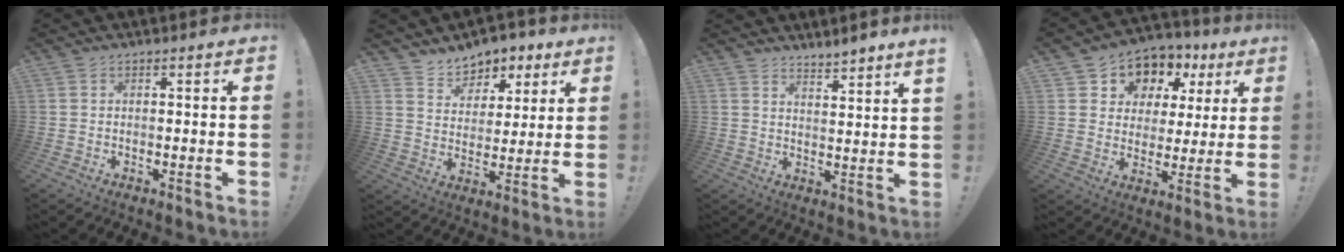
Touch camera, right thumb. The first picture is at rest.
{"total": 8.1, "force": [6.1, 5.2, 1.0], "torque": [-0.011, -0.052, 0.119]}
{"total": 4.4, "force": [4.0, -0.6, 1.9], "torque": [-0.025, -0.032, 0.066]}
{"total": 8.7, "force": [4.7, 6.9, 2.4], "torque": [-0.032, -0.044, 0.094]}